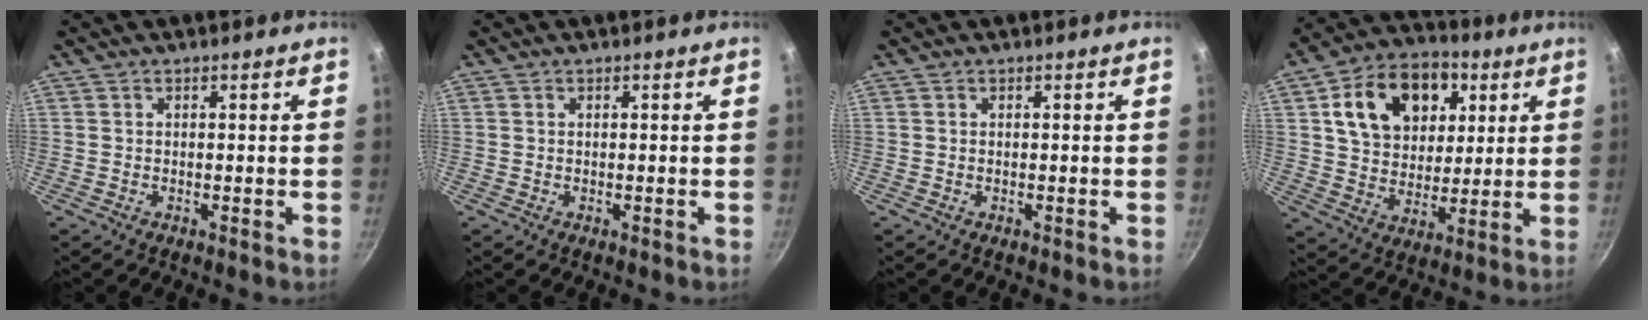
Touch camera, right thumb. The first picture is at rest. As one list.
[{"total": 0.0}, {"total": 0.0}, {"total": 18.5, "force": [6.1, 13.4, 11.2], "torque": [-0.153, 0.003, 0.097]}]